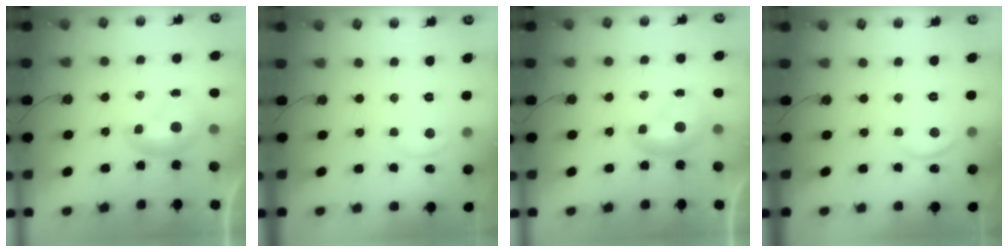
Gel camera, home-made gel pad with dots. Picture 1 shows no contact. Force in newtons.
{"total": 0.0}
{"total": 0.0}
{"total": 2.8, "press": 2.7, "slide": 0.4}